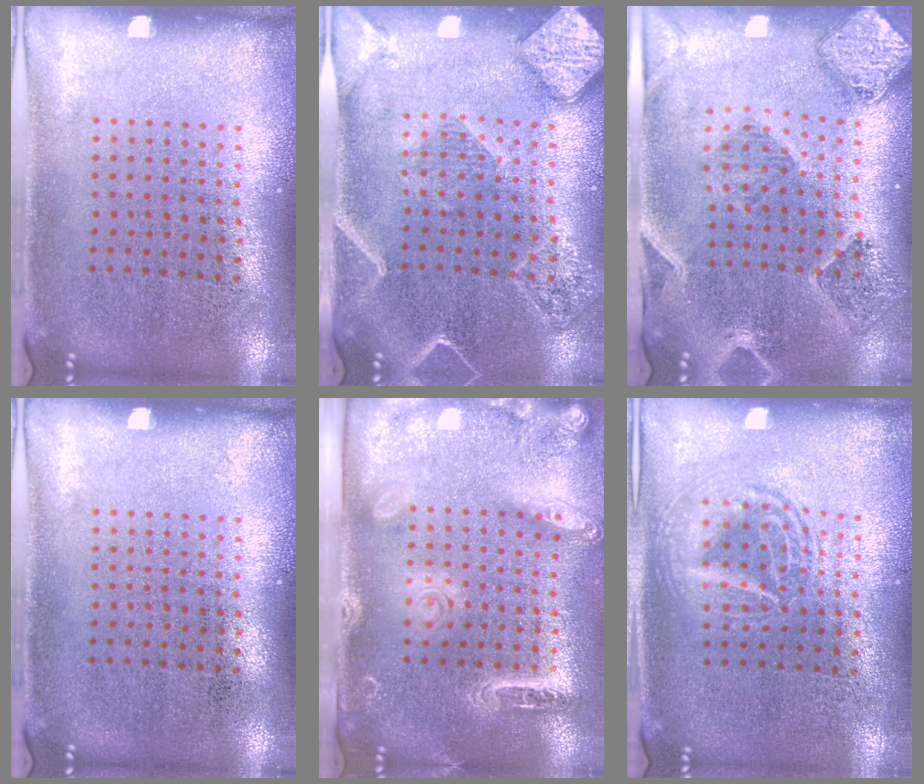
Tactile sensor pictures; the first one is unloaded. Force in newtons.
{"total": 2.4, "press": 2.2, "slide": 0.9}
{"total": 1.5, "press": 1.4, "slide": 0.4}
{"total": 0.0}
{"total": 2.5, "press": 2.0, "slide": 1.5}
{"total": 1.6, "press": 1.6, "slide": 0.2}